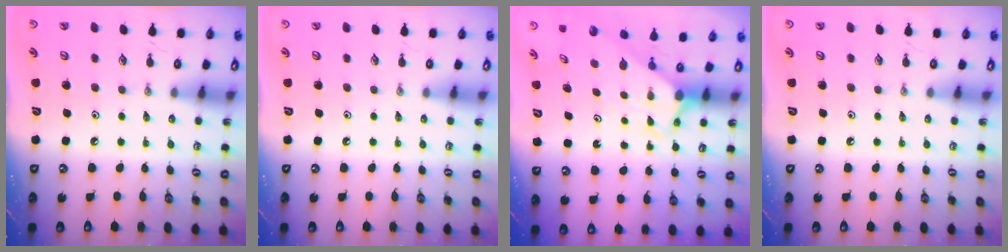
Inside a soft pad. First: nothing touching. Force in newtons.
{"total": 0.0}
{"total": 2.6, "press": 2.6, "slide": 0.0}
{"total": 0.0}